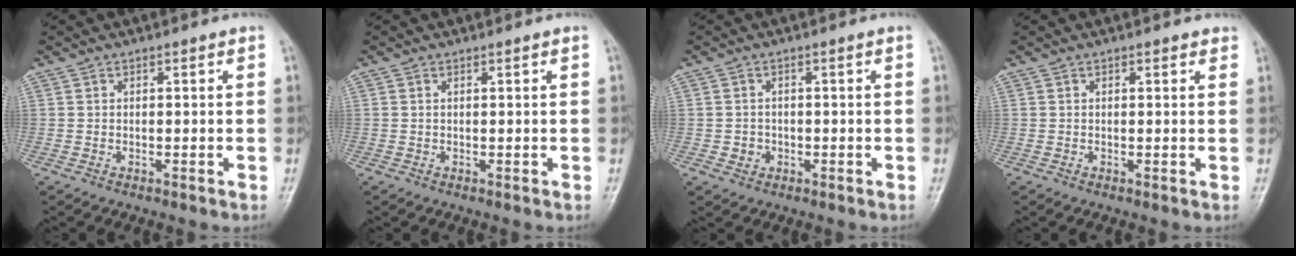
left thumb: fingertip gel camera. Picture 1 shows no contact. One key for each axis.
{"total": 0.0}
{"total": 1.8, "fx": -0.5, "fy": 1.6, "fz": 0.5, "tx": 0.002, "ty": 0.005, "tz": -0.005}
{"total": 0.8, "fx": 0.6, "fy": 0.3, "fz": 0.3, "tx": 0.000, "ty": -0.002, "tz": 0.005}